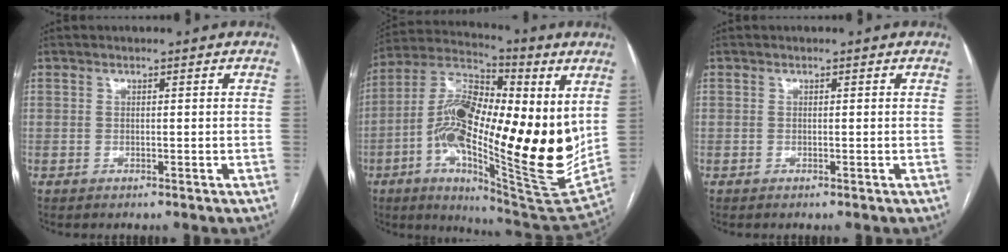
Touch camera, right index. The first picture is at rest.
{"total": 27.5, "force": [0.7, 8.0, 26.3], "torque": [-0.429, 0.010, 0.006]}
{"total": 0.0}